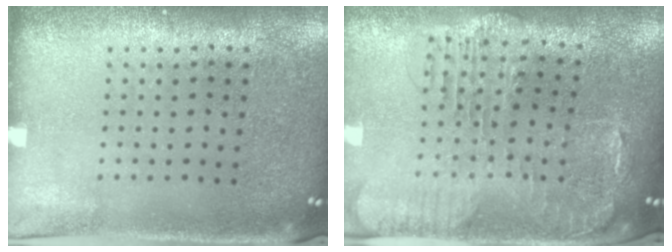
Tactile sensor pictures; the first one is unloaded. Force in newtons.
{"total": 1.7, "press": 1.6, "slide": 0.6}